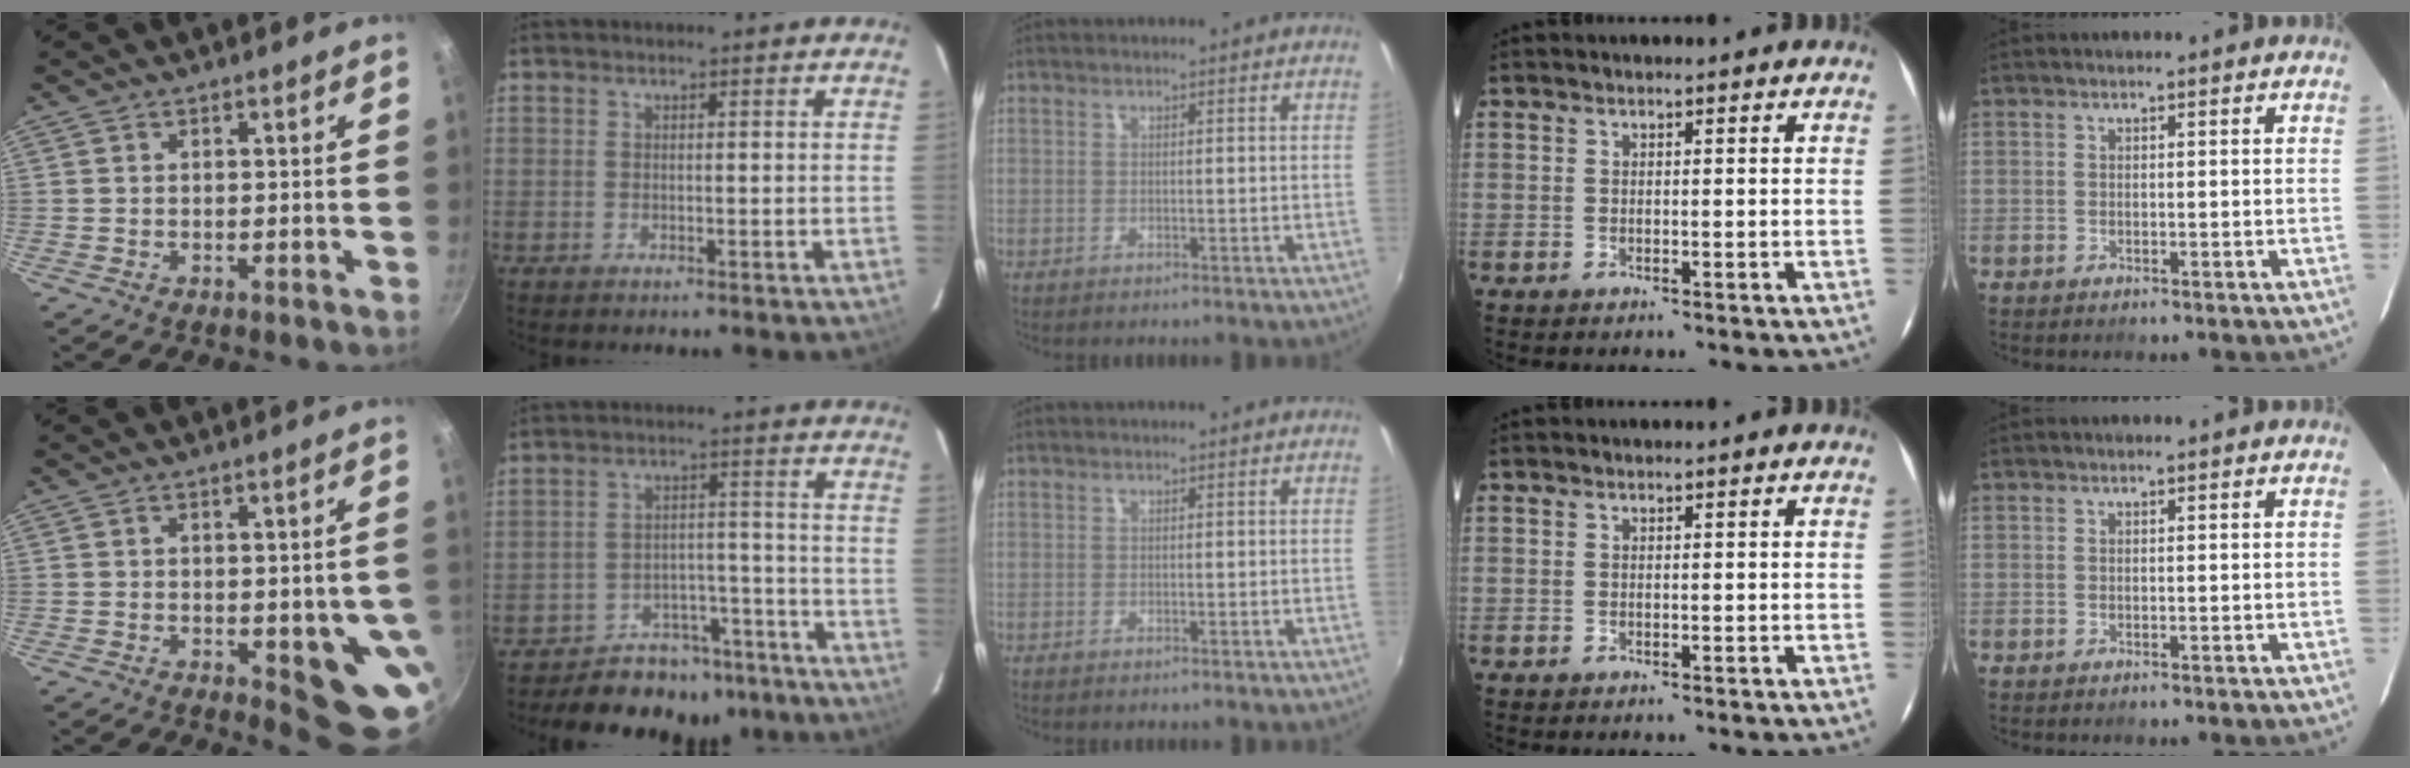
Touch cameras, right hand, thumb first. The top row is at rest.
{"thumb": {"total": 10.9, "force": [-2.2, 4.2, 9.8], "torque": [-0.082, -0.005, -0.024]}, "index": {"total": 12.5, "force": [-10.6, 6.2, 2.4], "torque": [-0.047, 0.038, -0.131]}}